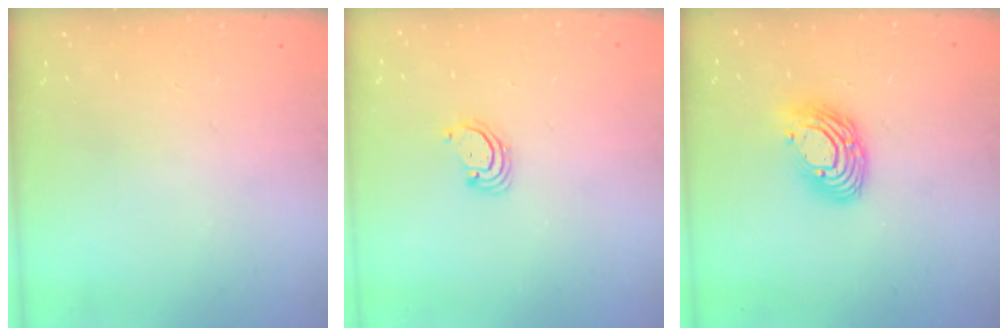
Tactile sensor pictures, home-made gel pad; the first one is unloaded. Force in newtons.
{"total": 2.3, "press": 2.3, "slide": 0.2}
{"total": 11.0, "press": 10.9, "slide": 1.1}